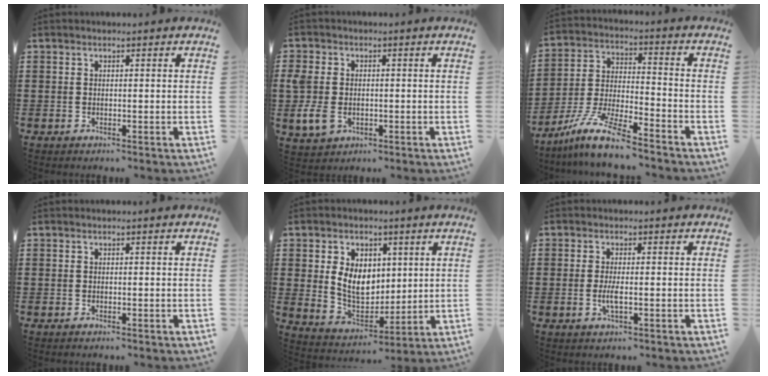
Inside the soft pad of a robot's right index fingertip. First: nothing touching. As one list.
[{"total": 5.0, "force": [-0.9, 3.6, 3.4], "torque": [-0.100, -0.003, -0.025]}, {"total": 10.3, "force": [-8.8, 0.6, 5.3], "torque": [-0.114, 0.010, -0.177]}, {"total": 0.0}, {"total": 8.0, "force": [1.5, 6.0, 5.0], "torque": [-0.113, 0.005, 0.023]}, {"total": 2.6, "force": [-0.6, 0.5, 2.5], "torque": [-0.051, -0.005, -0.013]}]